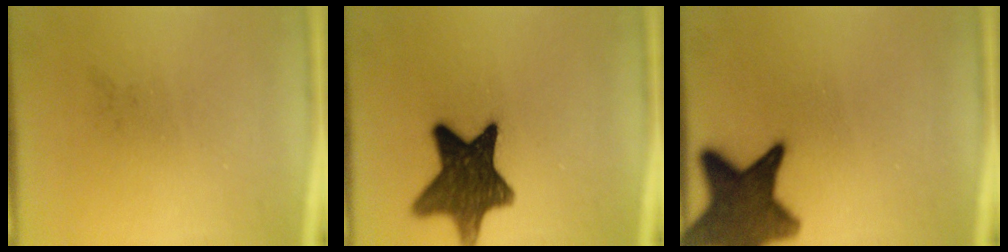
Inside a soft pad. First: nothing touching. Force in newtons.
{"total": 13.3}
{"total": 13.4}